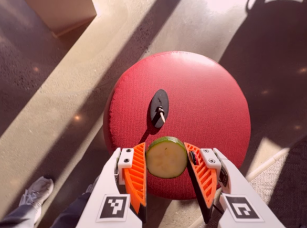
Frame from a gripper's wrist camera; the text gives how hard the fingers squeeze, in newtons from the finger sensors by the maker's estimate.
{"total": 9.4, "left": 9.4, "right": 9.5}